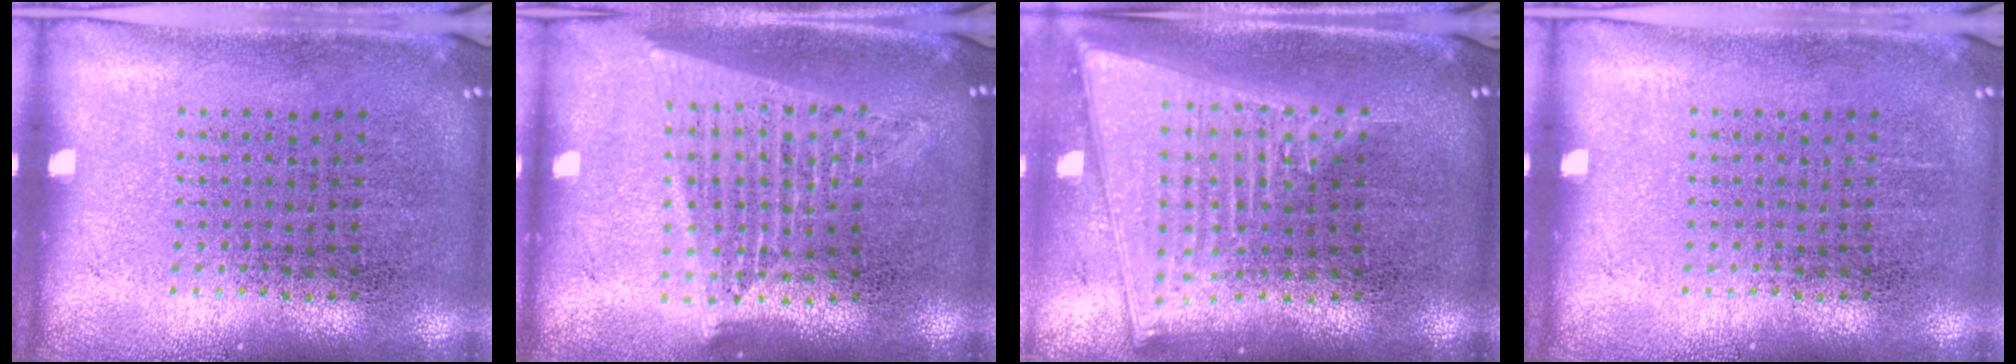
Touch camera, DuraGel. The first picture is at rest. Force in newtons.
{"total": 1.7, "press": 1.6, "slide": 0.8}
{"total": 2.2, "press": 1.8, "slide": 1.2}
{"total": 0.0}